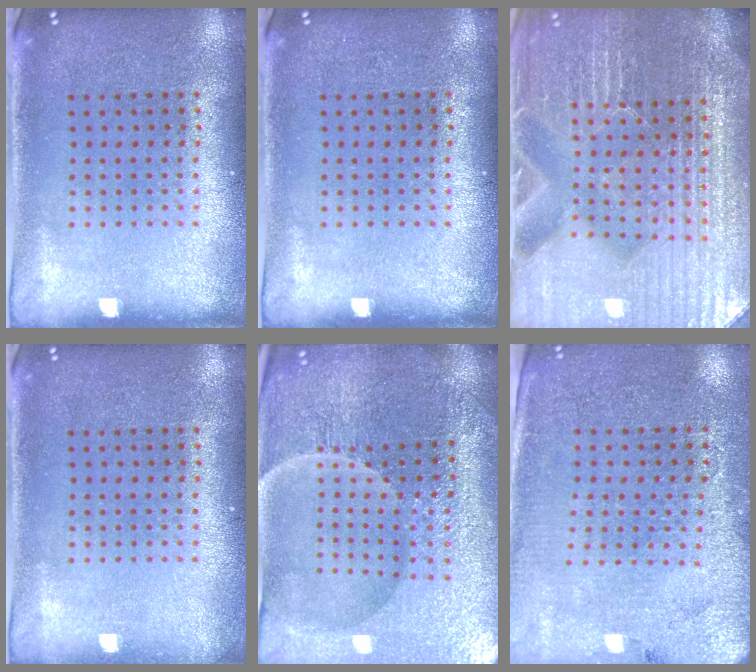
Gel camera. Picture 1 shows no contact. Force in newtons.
{"total": 0.0}
{"total": 5.7, "press": 5.2, "slide": 2.3}
{"total": 0.7, "press": 0.7, "slide": 0.0}
{"total": 4.9, "press": 4.7, "slide": 1.3}
{"total": 3.0, "press": 2.9, "slide": 0.8}